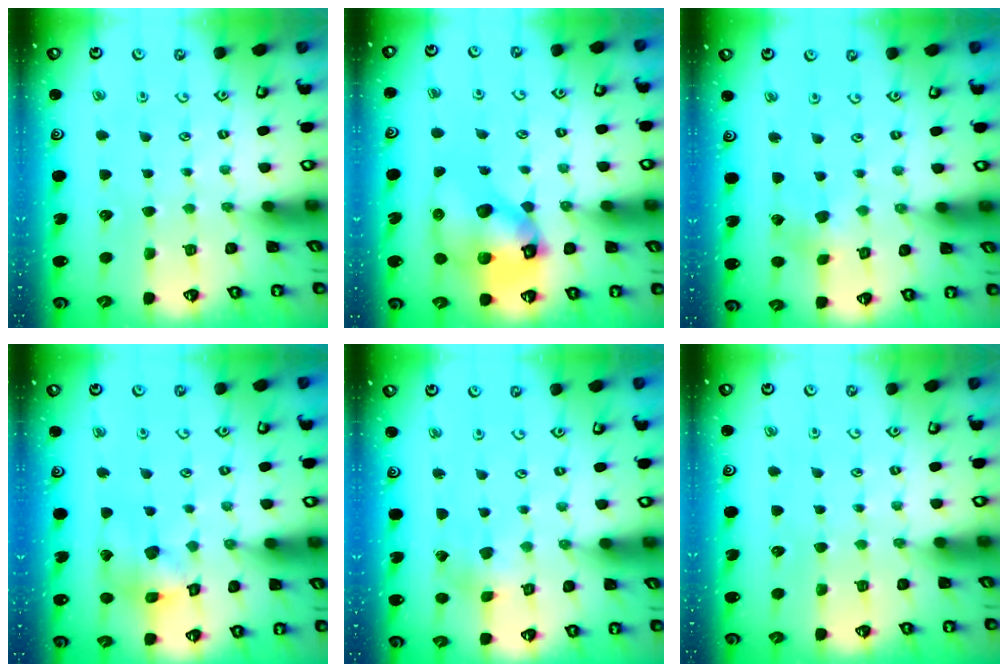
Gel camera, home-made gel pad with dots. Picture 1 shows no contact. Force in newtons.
{"total": 15.2, "press": 15.1, "slide": 2.1}
{"total": 4.2, "press": 4.2, "slide": 0.6}
{"total": 13.1, "press": 13.0, "slide": 2.0}
{"total": 2.1, "press": 2.1, "slide": 0.1}
{"total": 0.0}